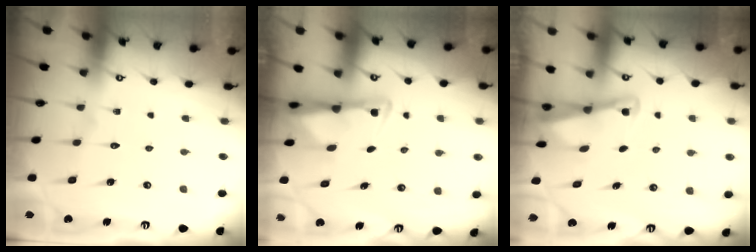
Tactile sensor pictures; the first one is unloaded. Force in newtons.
{"total": 2.9, "press": 2.8, "slide": 0.7}
{"total": 2.2, "press": 2.2, "slide": 0.3}